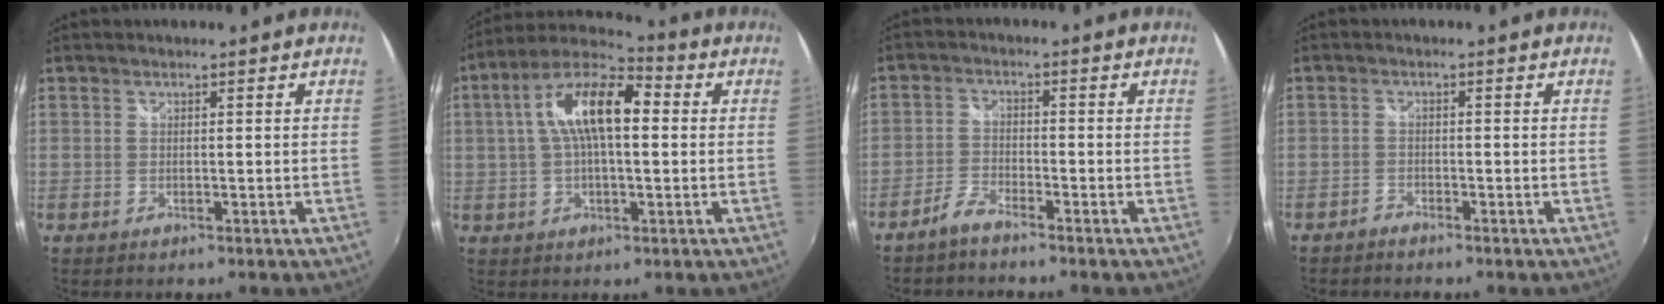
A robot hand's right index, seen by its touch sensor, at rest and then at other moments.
{"total": 13.7, "force": [2.0, 5.6, 12.3], "torque": [-0.228, 0.027, 0.026]}
{"total": 3.3, "force": [-2.9, 0.8, 1.4], "torque": [-0.043, 0.004, -0.061]}
{"total": 1.5, "force": [-1.5, 0.5, 0.0], "torque": [-0.009, 0.000, -0.031]}